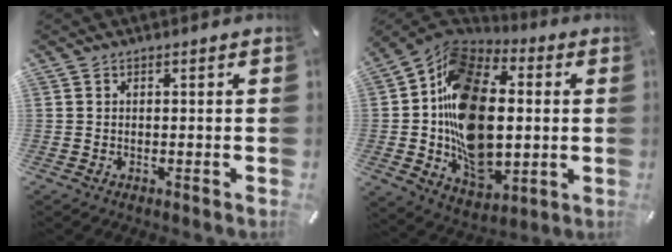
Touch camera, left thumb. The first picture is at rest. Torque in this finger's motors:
{"motor_torque": [2.42, 2.59, 2.77, 0.00, 0.43]}